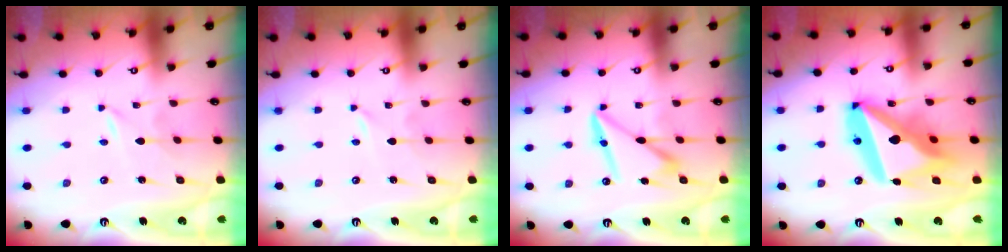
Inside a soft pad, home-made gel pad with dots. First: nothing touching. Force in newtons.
{"total": 0.0}
{"total": 10.0, "press": 9.9, "slide": 1.3}
{"total": 23.8, "press": 23.6, "slide": 3.0}